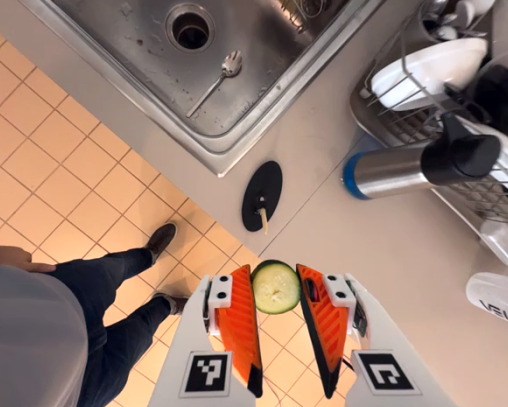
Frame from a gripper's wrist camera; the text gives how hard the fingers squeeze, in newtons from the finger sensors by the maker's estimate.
{"total": 7.4, "left": 7.0, "right": 7.8}